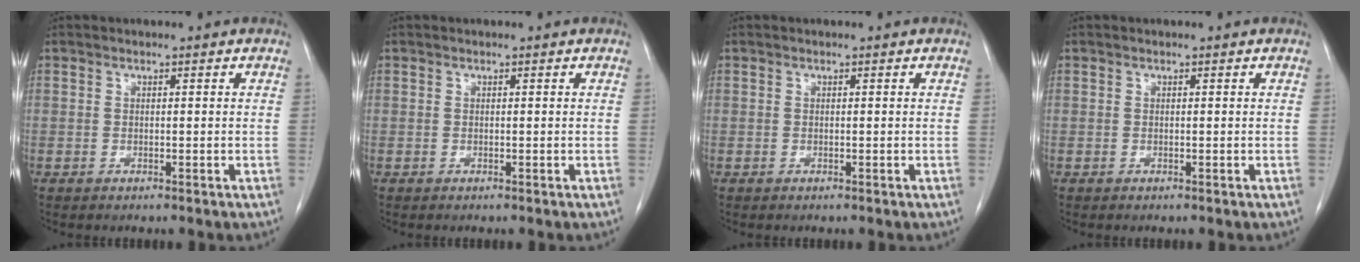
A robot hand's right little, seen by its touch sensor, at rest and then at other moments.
{"total": 0.0}
{"total": 0.0}
{"total": 0.0}